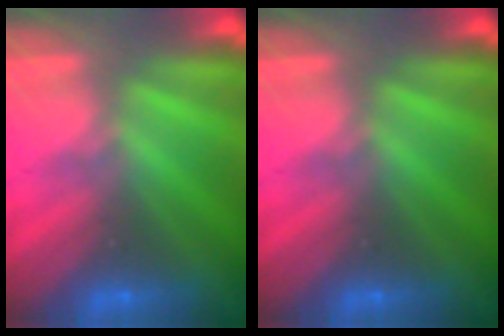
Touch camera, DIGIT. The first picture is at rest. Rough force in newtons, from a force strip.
{"total": 0.0}